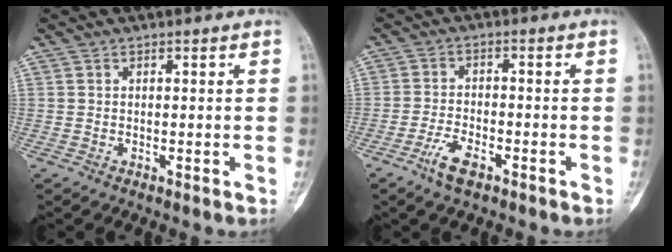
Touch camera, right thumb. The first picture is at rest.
{"total": 5.5, "force": [-3.5, 2.3, 3.5], "torque": [-0.068, 0.015, -0.066]}